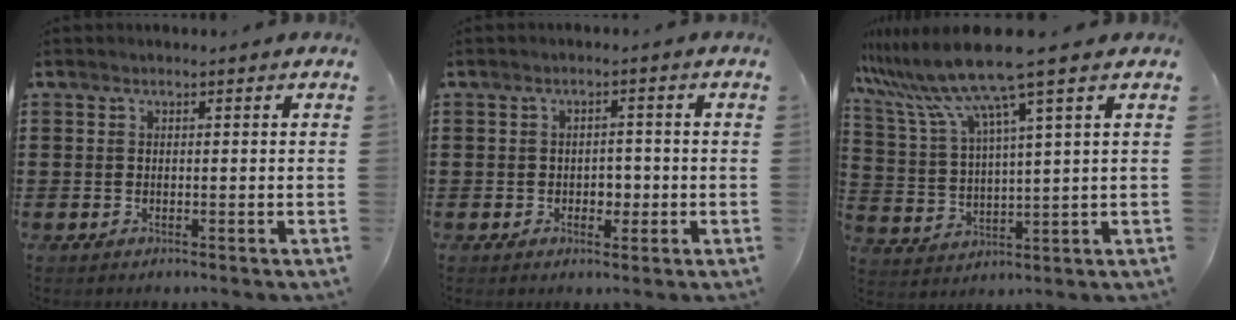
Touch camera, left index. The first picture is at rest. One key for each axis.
{"total": 2.4, "fx": -0.5, "fy": 1.7, "fz": 1.6, "tx": -0.026, "ty": 0.002, "tz": -0.015}
{"total": 10.5, "fx": 7.6, "fy": -0.2, "fz": 7.2, "tx": -0.173, "ty": -0.037, "tz": 0.124}